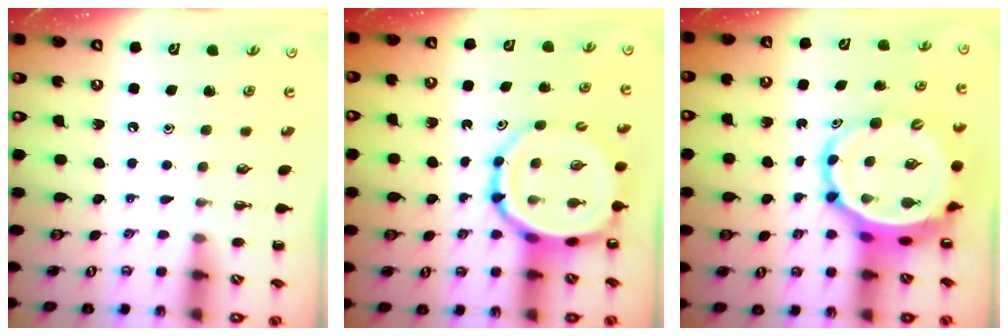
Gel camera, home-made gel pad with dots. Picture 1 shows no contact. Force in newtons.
{"total": 11.8, "press": 11.4, "slide": 3.0}
{"total": 9.0, "press": 8.6, "slide": 2.4}